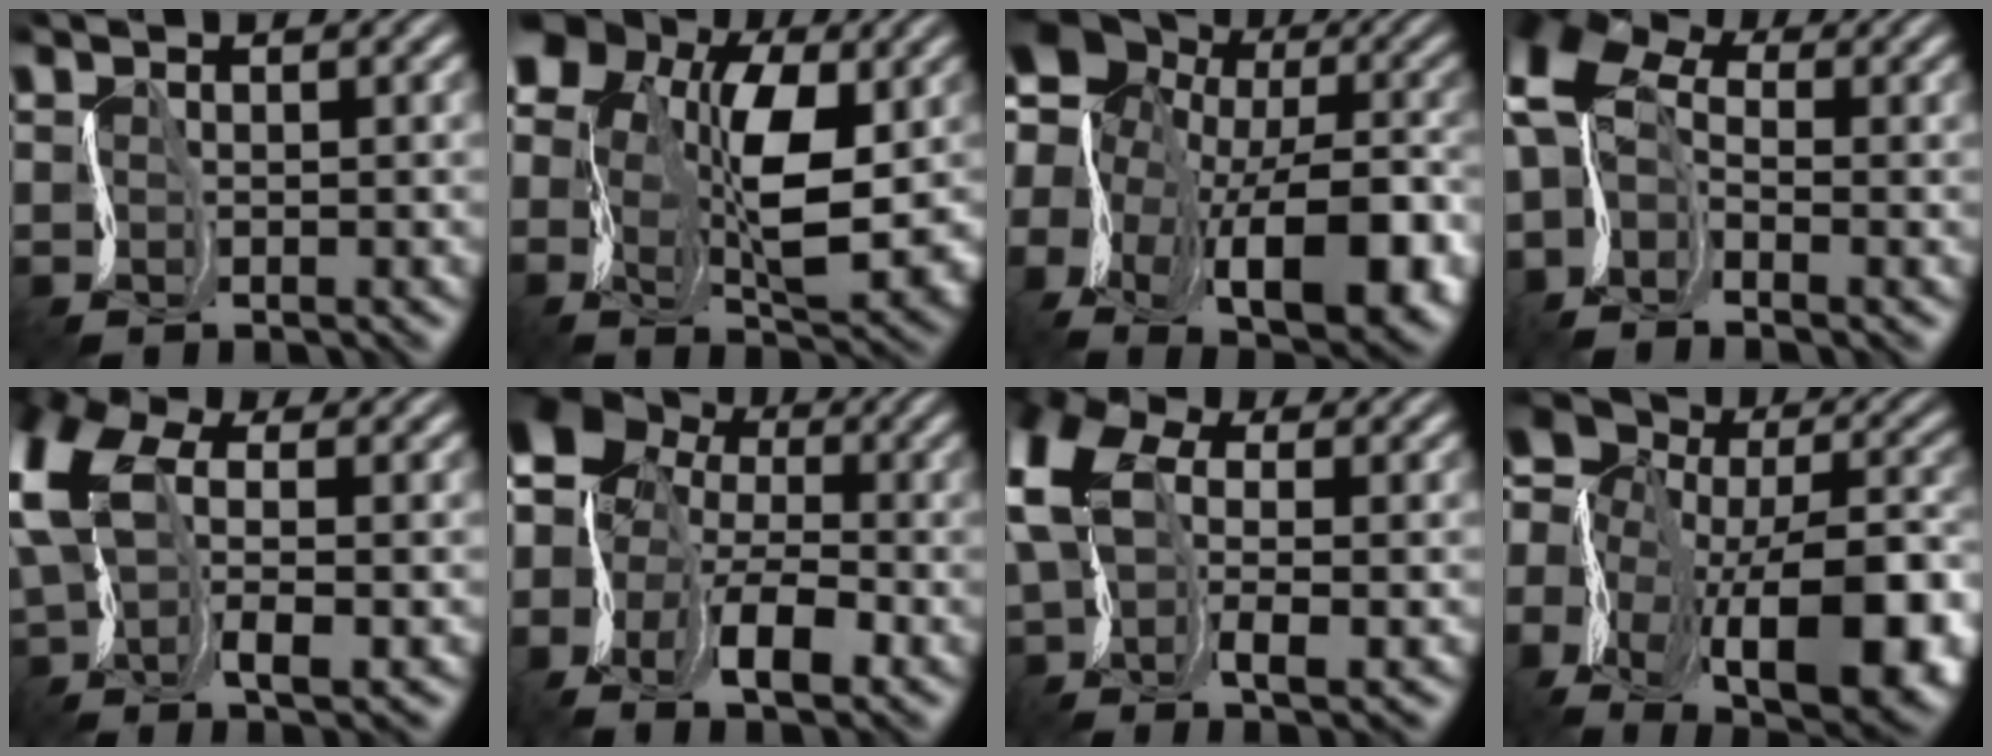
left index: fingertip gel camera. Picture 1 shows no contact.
{"total": 10.5, "force": [1.1, 6.4, 8.2], "torque": [-0.155, -0.004, 0.018]}
{"total": 17.0, "force": [-3.7, 10.8, 12.7], "torque": [-0.186, -0.010, -0.033]}
{"total": 7.7, "force": [-0.5, 4.6, 6.1], "torque": [-0.132, 0.018, -0.024]}
{"total": 8.2, "force": [1.8, 4.1, 6.9], "torque": [-0.167, 0.019, 0.023]}
{"total": 9.8, "force": [-1.7, 6.4, 7.2], "torque": [-0.135, 0.003, -0.038]}
{"total": 9.0, "force": [1.5, 5.1, 7.3], "torque": [-0.166, 0.015, 0.019]}
{"total": 17.2, "force": [-6.4, 9.8, 12.6], "torque": [-0.212, 0.001, -0.079]}